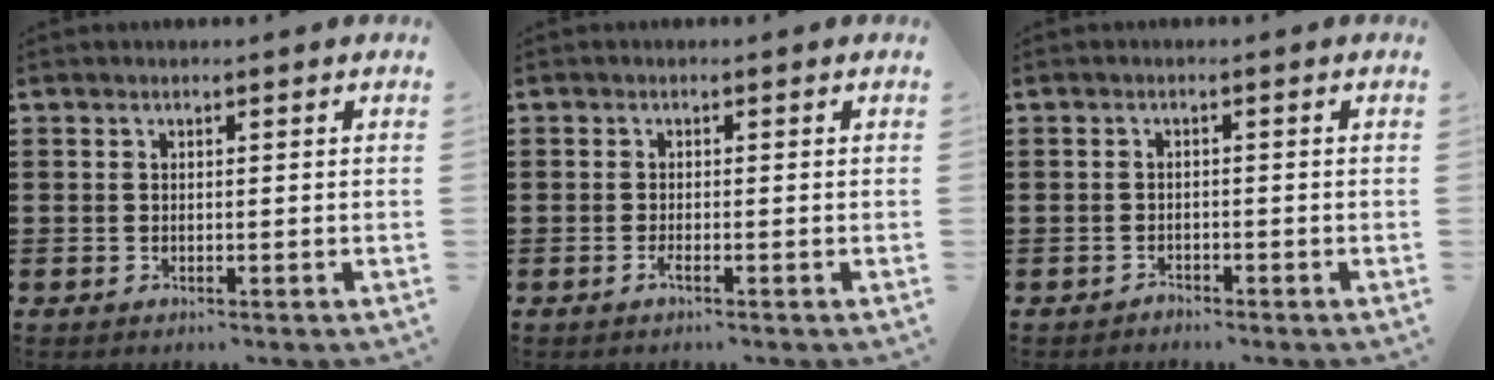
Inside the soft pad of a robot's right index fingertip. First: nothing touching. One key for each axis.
{"total": 1.1, "fx": -0.7, "fy": 0.0, "fz": 0.8, "tx": -0.023, "ty": -0.007, "tz": -0.015}
{"total": 1.1, "fx": -1.1, "fy": 0.2, "fz": -0.1, "tx": -0.001, "ty": 0.004, "tz": -0.024}